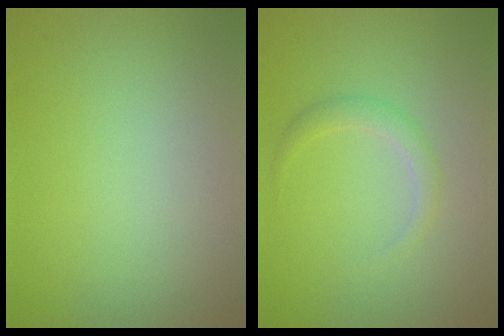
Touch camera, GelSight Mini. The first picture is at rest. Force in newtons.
{"total": 1.6, "press": 1.6, "slide": 0.1}